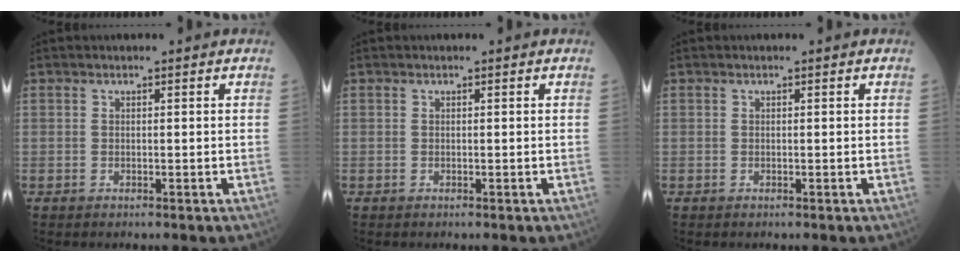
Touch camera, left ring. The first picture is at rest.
{"total": 0.0}
{"total": 0.0}